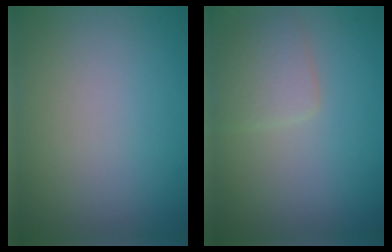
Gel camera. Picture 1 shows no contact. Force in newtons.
{"total": 2.5, "press": 2.5, "slide": 0.1}